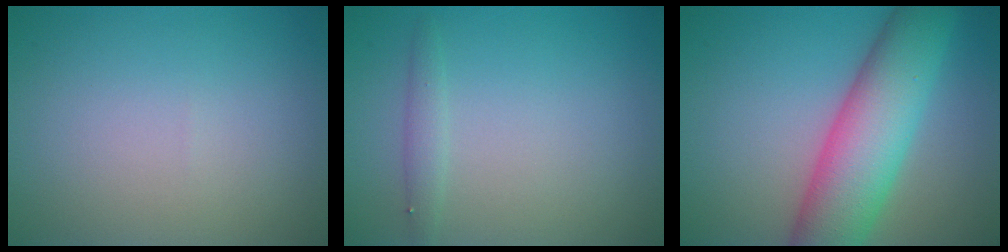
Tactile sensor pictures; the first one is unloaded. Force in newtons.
{"total": 0.7, "press": 0.7, "slide": 0.1}
{"total": 9.4, "press": 9.4, "slide": 0.2}